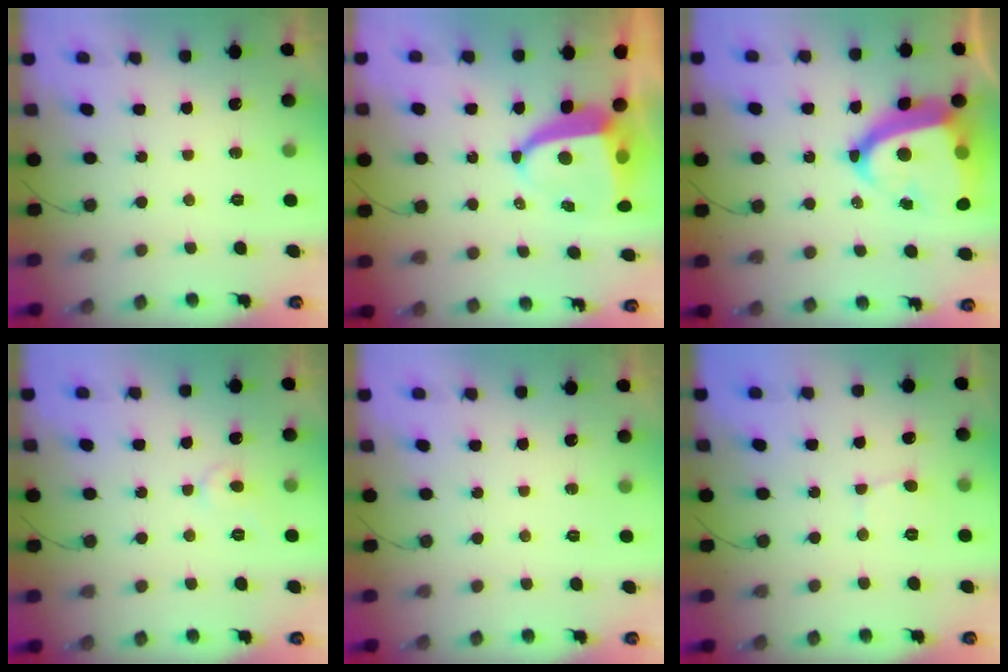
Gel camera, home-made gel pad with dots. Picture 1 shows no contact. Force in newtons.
{"total": 8.8, "press": 8.8, "slide": 1.0}
{"total": 19.7, "press": 19.6, "slide": 2.0}
{"total": 4.4, "press": 4.4, "slide": 0.2}
{"total": 0.0}
{"total": 3.6, "press": 3.5, "slide": 0.4}